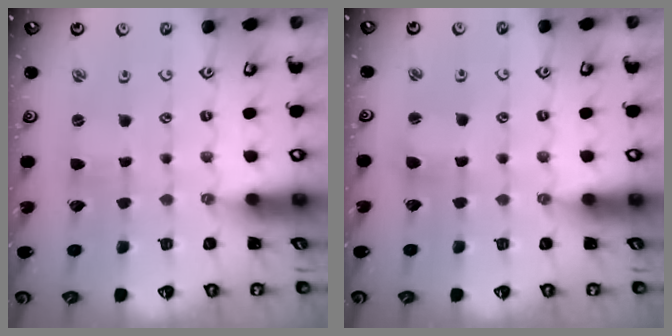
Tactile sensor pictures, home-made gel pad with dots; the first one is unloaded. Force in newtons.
{"total": 2.9, "press": 2.9, "slide": 0.3}